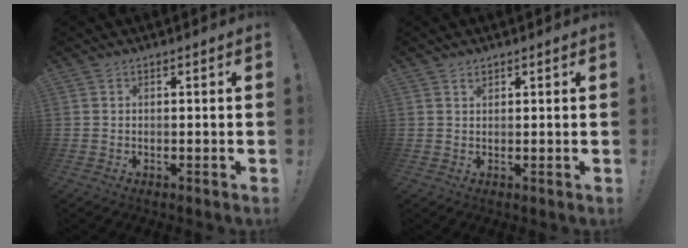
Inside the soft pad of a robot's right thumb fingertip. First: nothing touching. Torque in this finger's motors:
{"motor_torque": [-0.04, 0.25, 0.42, -0.11, -0.01]}